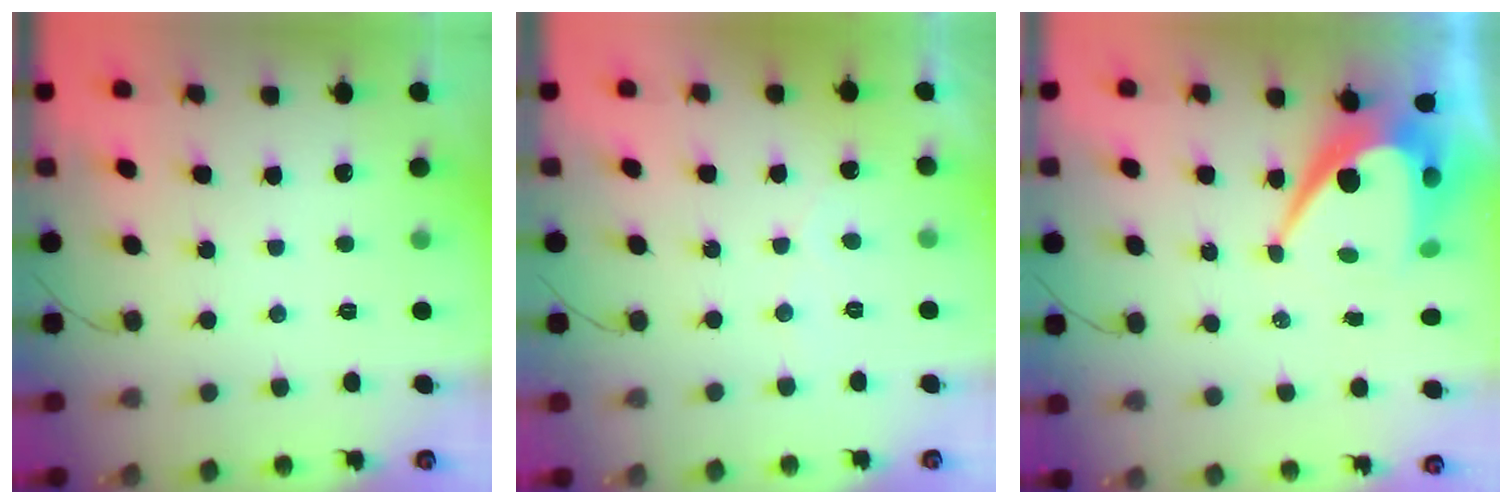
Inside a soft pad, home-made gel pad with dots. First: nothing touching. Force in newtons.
{"total": 2.2, "press": 2.2, "slide": 0.1}
{"total": 11.0, "press": 11.0, "slide": 1.0}